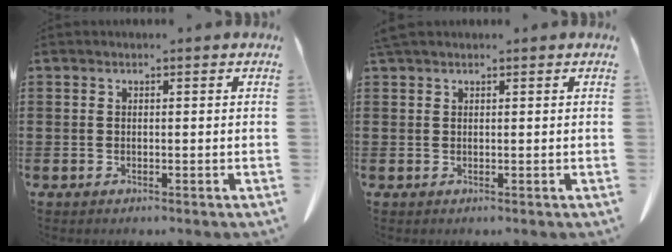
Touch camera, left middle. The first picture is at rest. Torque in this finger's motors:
{"motor_torque": [0.47, 0.38, 0.03, 0.03]}